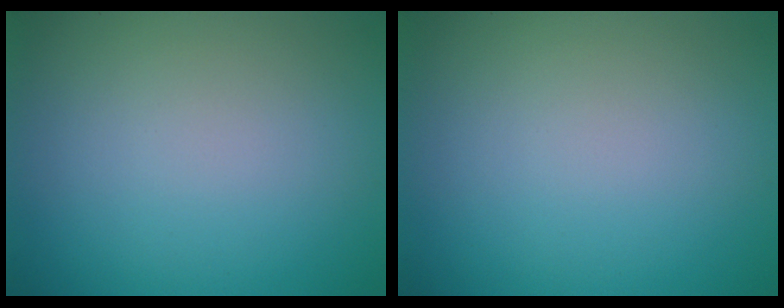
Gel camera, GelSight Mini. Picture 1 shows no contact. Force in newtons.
{"total": 0.0}